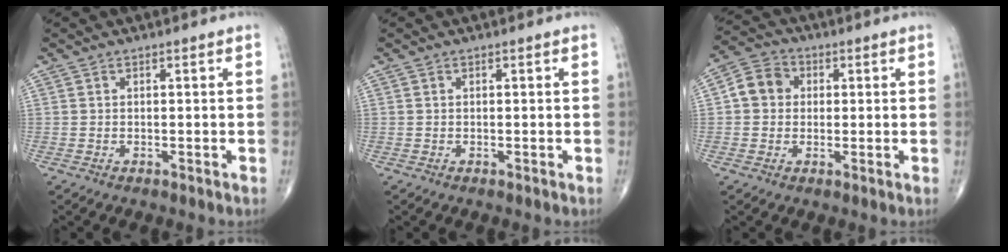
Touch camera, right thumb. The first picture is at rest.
{"total": 0.0}
{"total": 6.5, "force": [0.7, 5.7, 3.1], "torque": [-0.043, 0.015, 0.000]}